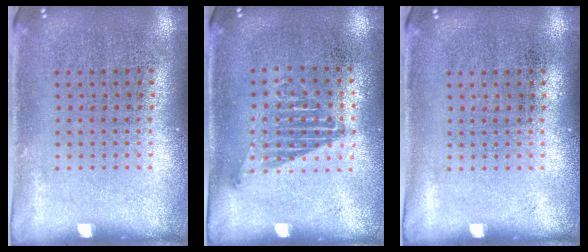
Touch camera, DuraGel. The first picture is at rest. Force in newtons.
{"total": 1.1, "press": 1.0, "slide": 0.4}
{"total": 0.0}